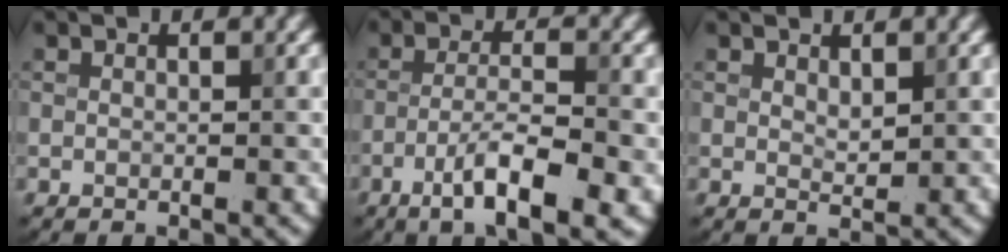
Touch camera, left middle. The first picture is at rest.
{"total": 6.1, "force": [-2.8, 1.3, 5.3], "torque": [-0.091, 0.005, -0.050]}
{"total": 1.1, "force": [0.6, 0.5, 0.7], "torque": [-0.014, -0.002, 0.016]}